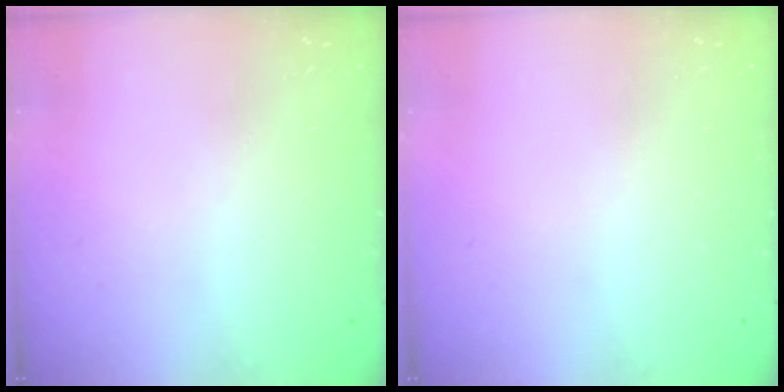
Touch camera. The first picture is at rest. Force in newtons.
{"total": 0.0}